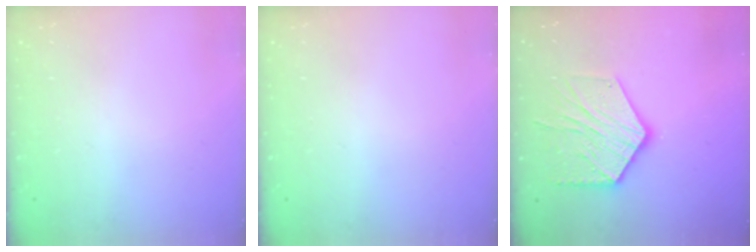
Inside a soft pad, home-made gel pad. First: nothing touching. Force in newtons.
{"total": 0.0}
{"total": 17.6, "press": 17.6, "slide": 1.1}